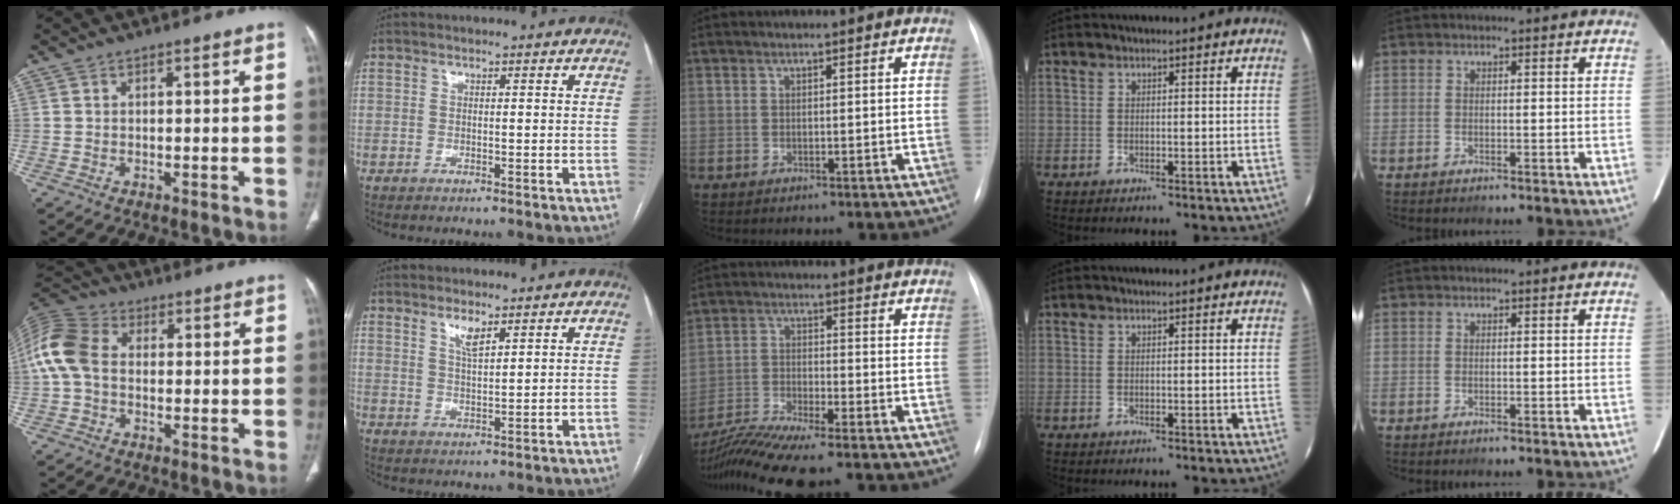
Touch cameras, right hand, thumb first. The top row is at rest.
{"thumb": {"total": 10.8, "force": [0.3, 7.7, 7.6], "torque": [-0.168, 0.029, -0.004]}, "index": {"total": 3.1, "force": [2.0, 0.6, 2.2], "torque": [-0.046, -0.002, 0.040]}, "middle": {"total": 9.1, "force": [-8.0, -0.8, 4.2], "torque": [-0.078, -0.020, -0.142]}}